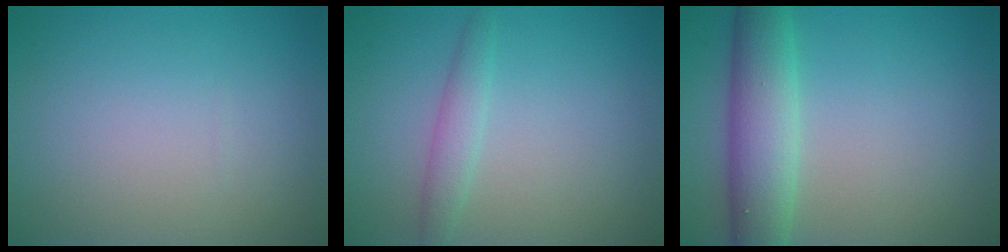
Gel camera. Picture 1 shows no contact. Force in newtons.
{"total": 1.9, "press": 1.9, "slide": 0.1}
{"total": 4.7, "press": 4.7, "slide": 0.3}